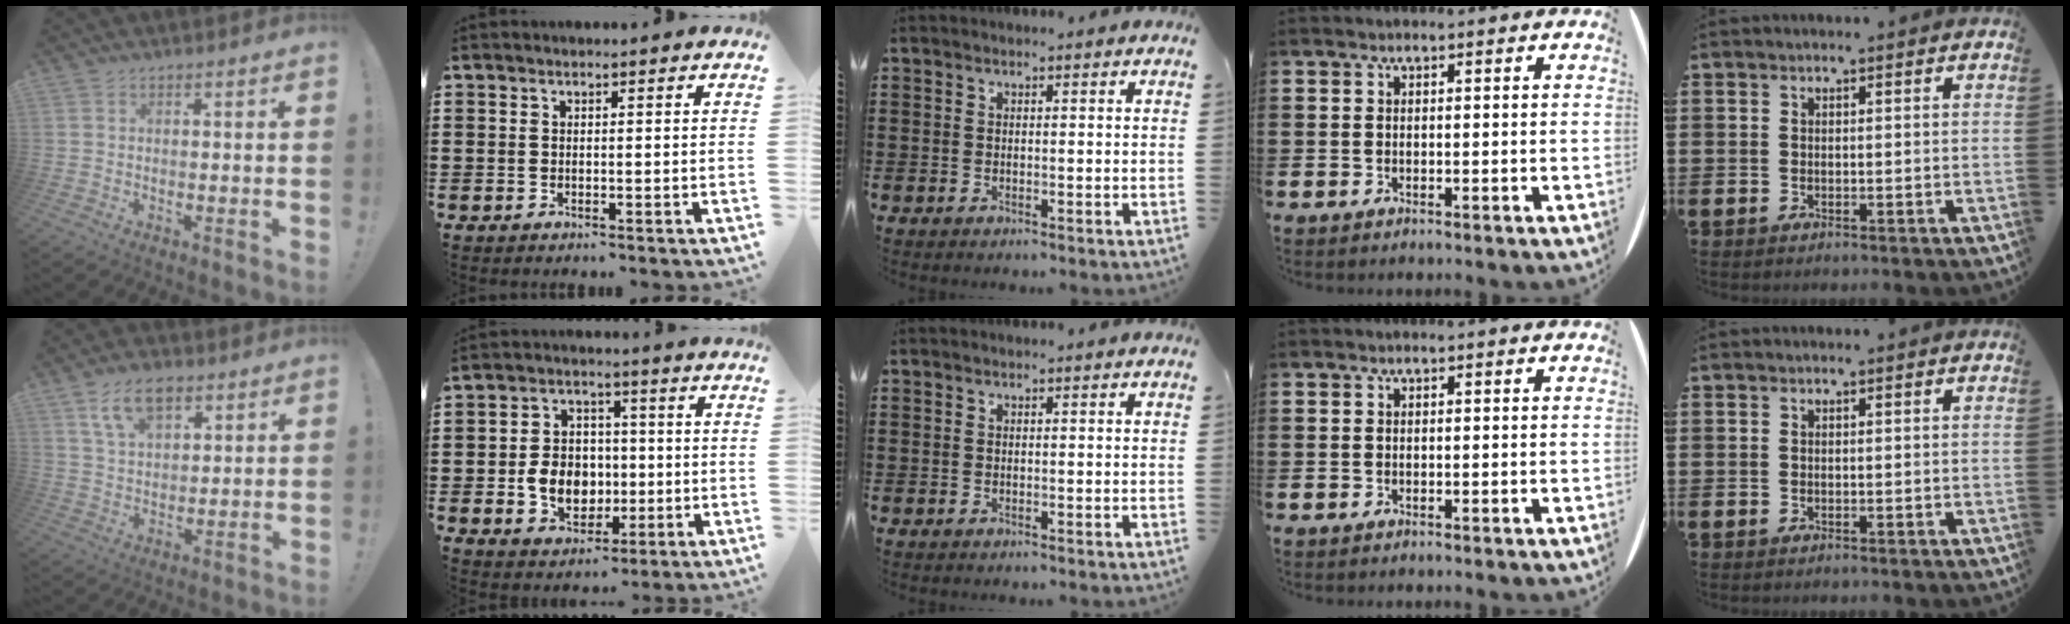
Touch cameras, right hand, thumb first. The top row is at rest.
{"thumb": {"total": 9.9, "force": [5.6, 5.6, 6.0], "torque": [-0.101, -0.006, 0.104]}, "index": {"total": 7.7, "force": [-1.0, 6.3, 4.4], "torque": [-0.082, 0.010, -0.019]}}